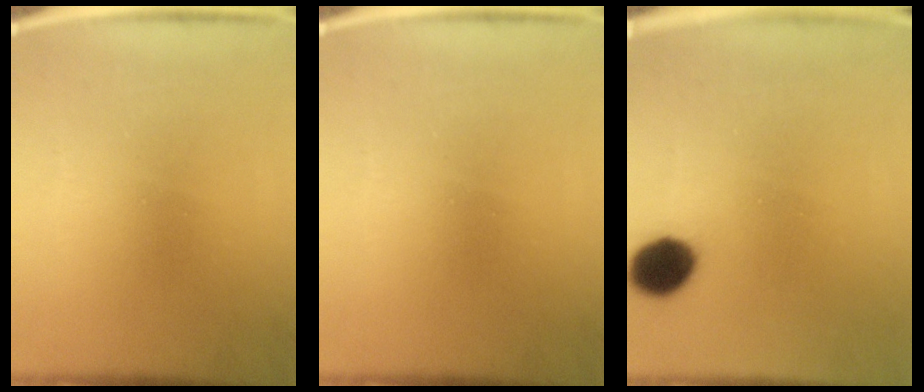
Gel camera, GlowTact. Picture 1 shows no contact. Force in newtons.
{"total": 0.0}
{"total": 7.3}